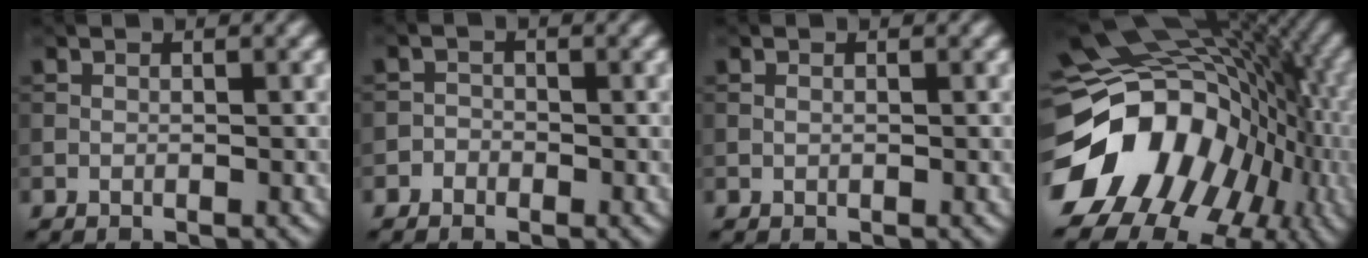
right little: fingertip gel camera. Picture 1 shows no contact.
{"total": 1.1, "force": [-0.7, 0.9, 0.0], "torque": [0.013, 0.001, -0.019]}
{"total": 0.0}
{"total": 17.5, "force": [-4.8, 13.3, 10.4], "torque": [-0.197, -0.016, -0.093]}